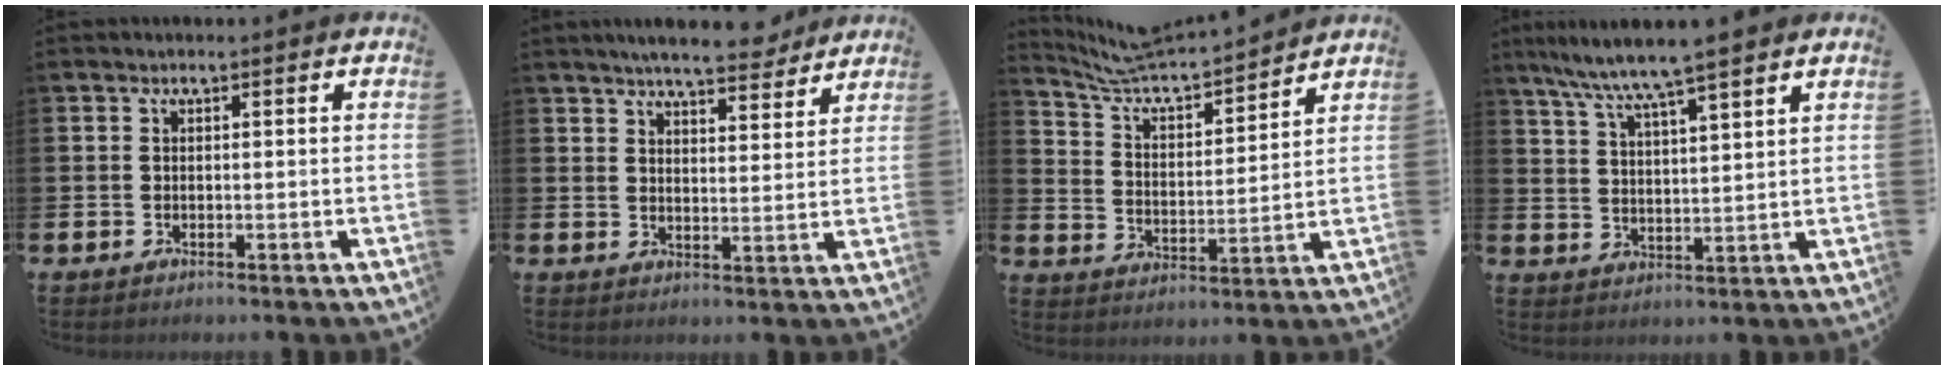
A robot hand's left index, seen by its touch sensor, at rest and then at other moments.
{"total": 6.3, "force": [6.0, 1.0, 1.8], "torque": [-0.030, -0.034, 0.103]}
{"total": 6.9, "force": [6.7, 1.1, 1.4], "torque": [-0.061, -0.060, 0.114]}
{"total": 7.2, "force": [6.7, -0.2, 2.7], "torque": [-0.080, -0.030, 0.119]}